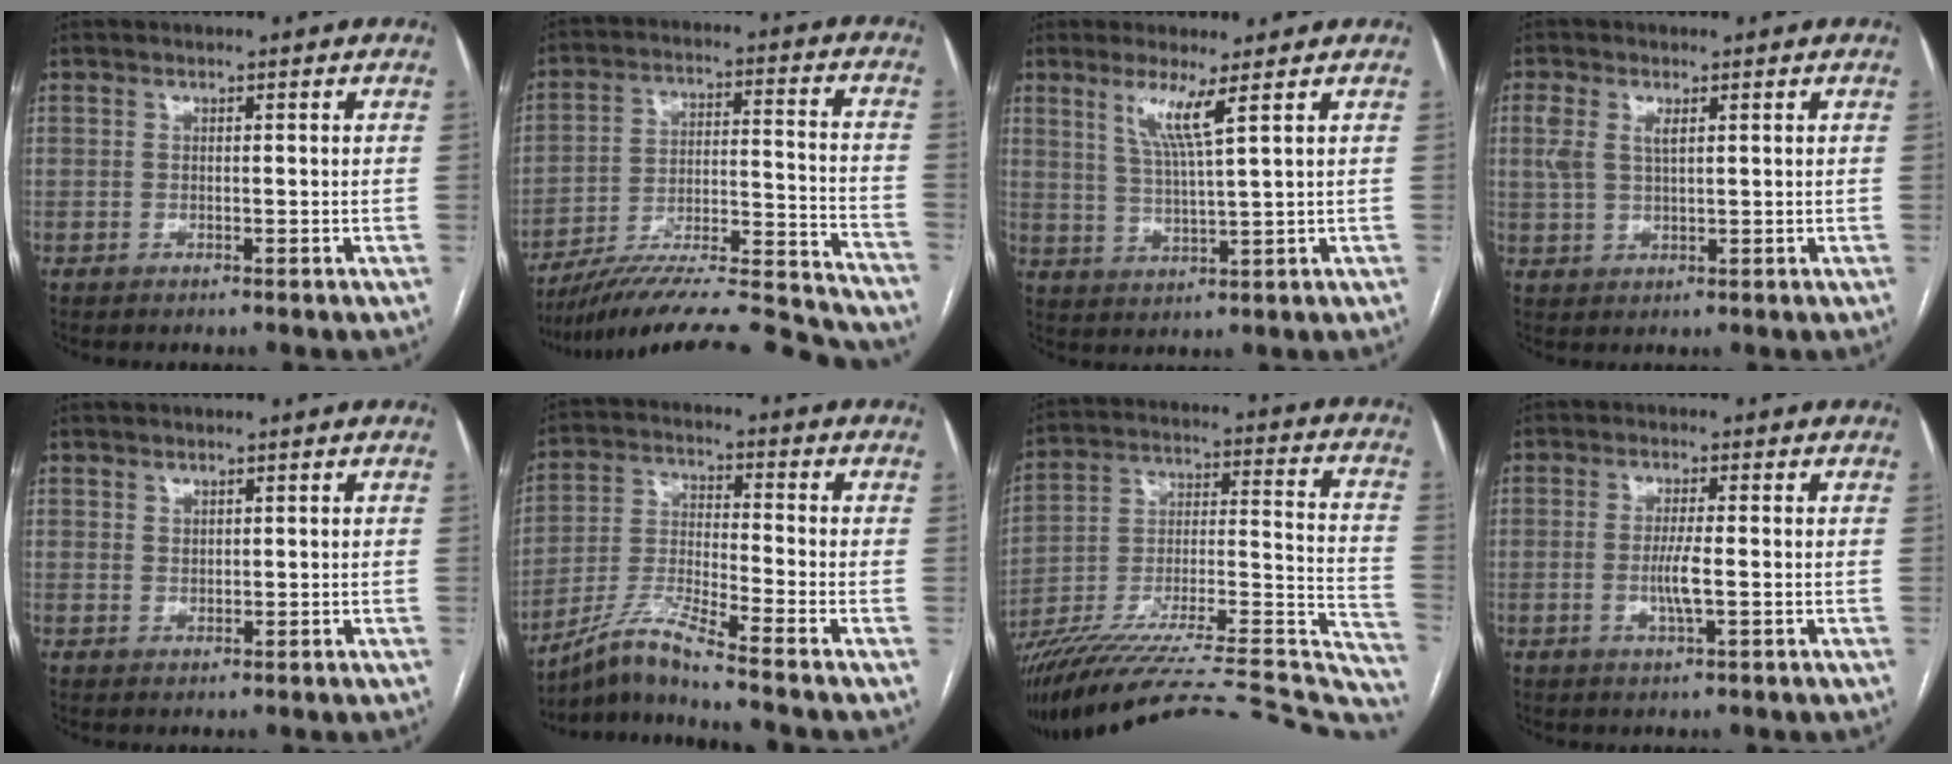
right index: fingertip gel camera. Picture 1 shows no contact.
{"total": 27.0, "force": [-25.1, 1.6, 9.9], "torque": [-0.099, 0.001, -0.362]}
{"total": 5.4, "force": [2.9, -0.9, 4.5], "torque": [-0.088, -0.011, 0.057]}
{"total": 4.3, "force": [1.5, 1.9, 3.5], "torque": [-0.085, 0.015, 0.036]}
{"total": 1.8, "force": [0.9, 1.4, 0.6], "torque": [-0.007, -0.004, 0.018]}
{"total": 8.5, "force": [-7.2, -2.3, 3.8], "torque": [-0.088, -0.019, -0.140]}
{"total": 38.4, "force": [-34.0, 3.9, 17.3], "torque": [-0.204, -0.030, -0.481]}
{"total": 3.5, "force": [-0.7, 0.0, 3.5], "torque": [-0.073, -0.007, -0.013]}